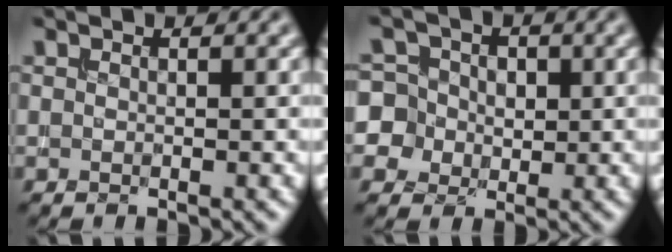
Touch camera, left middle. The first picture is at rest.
{"total": 8.2, "force": [1.6, 7.6, 2.6], "torque": [-0.075, 0.048, 0.010]}